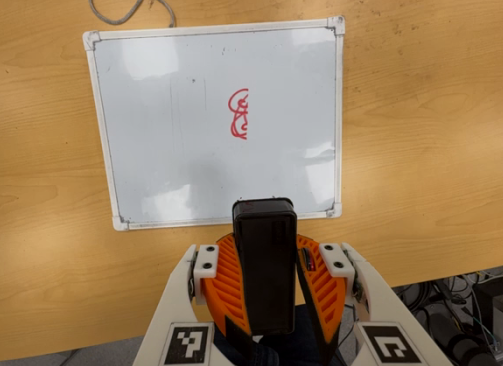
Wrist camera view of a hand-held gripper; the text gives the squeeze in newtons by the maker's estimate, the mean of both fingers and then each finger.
{"total": 10.4, "left": 10.1, "right": 10.8}